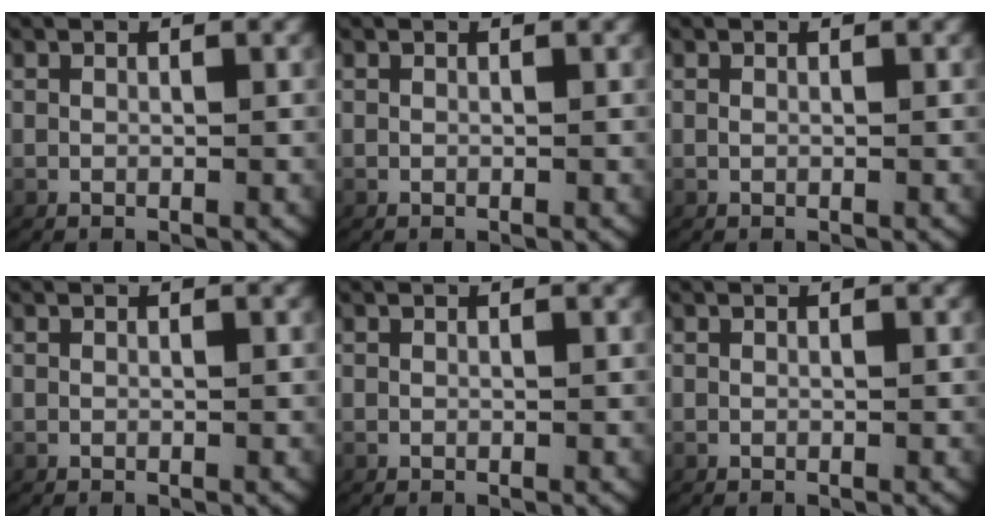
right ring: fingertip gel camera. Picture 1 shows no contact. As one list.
[{"total": 0.0}, {"total": 0.0}, {"total": 0.0}, {"total": 0.0}, {"total": 0.7, "force": [0.0, -0.6, -0.4], "torque": [0.001, -0.009, 0.008]}]